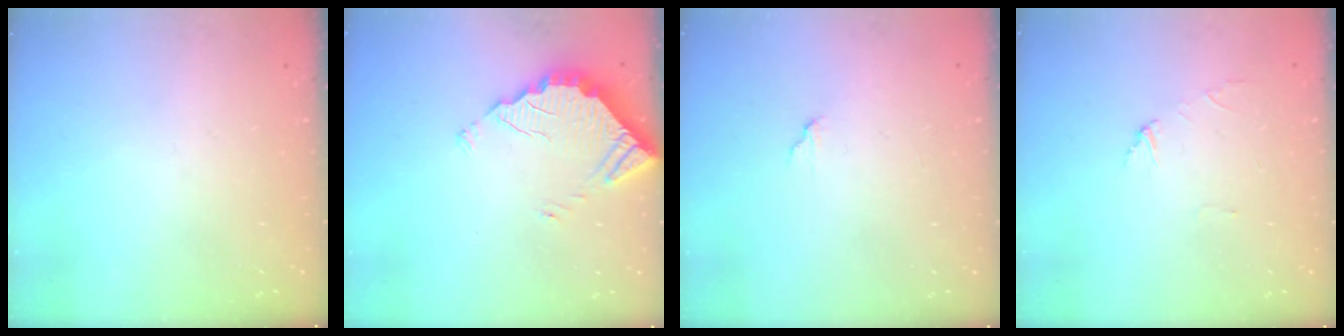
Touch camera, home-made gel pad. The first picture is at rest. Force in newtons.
{"total": 3.4, "press": 3.4, "slide": 0.2}
{"total": 4.1, "press": 4.1, "slide": 0.4}
{"total": 2.7, "press": 2.7, "slide": 0.2}